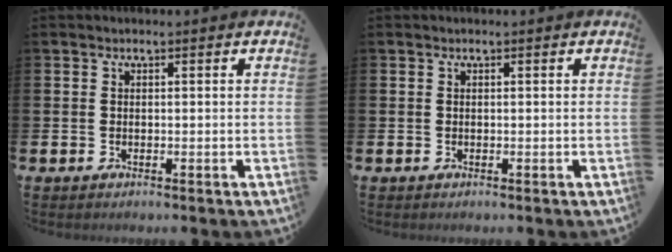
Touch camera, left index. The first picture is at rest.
{"total": 0.0}